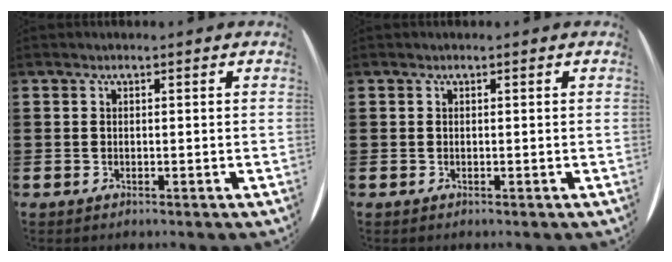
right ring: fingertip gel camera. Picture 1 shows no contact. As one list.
[{"total": 0.0}]